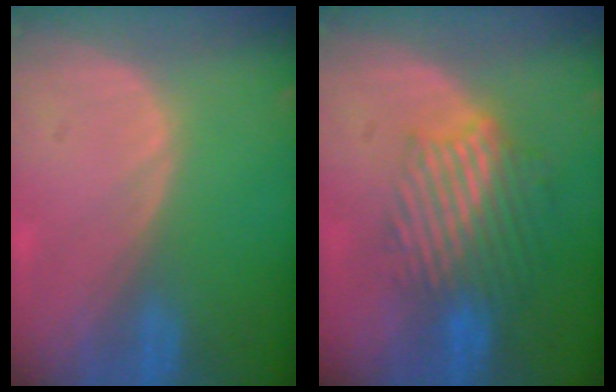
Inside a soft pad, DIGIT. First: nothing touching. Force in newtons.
{"total": 9.5, "press": 8.1, "slide": 4.8}